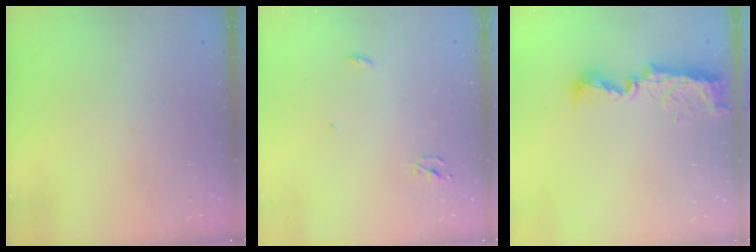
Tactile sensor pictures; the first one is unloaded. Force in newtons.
{"total": 2.5, "press": 2.5, "slide": 0.1}
{"total": 8.0, "press": 8.0, "slide": 0.1}